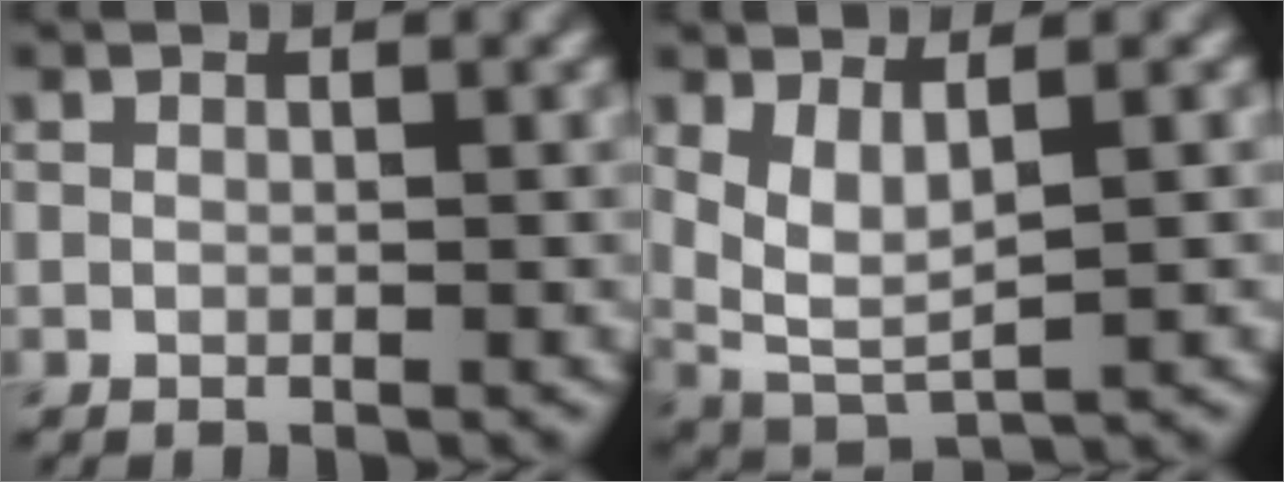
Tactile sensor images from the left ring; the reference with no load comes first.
{"total": 4.0, "force": [1.1, 1.6, 3.5], "torque": [-0.079, -0.013, 0.029]}